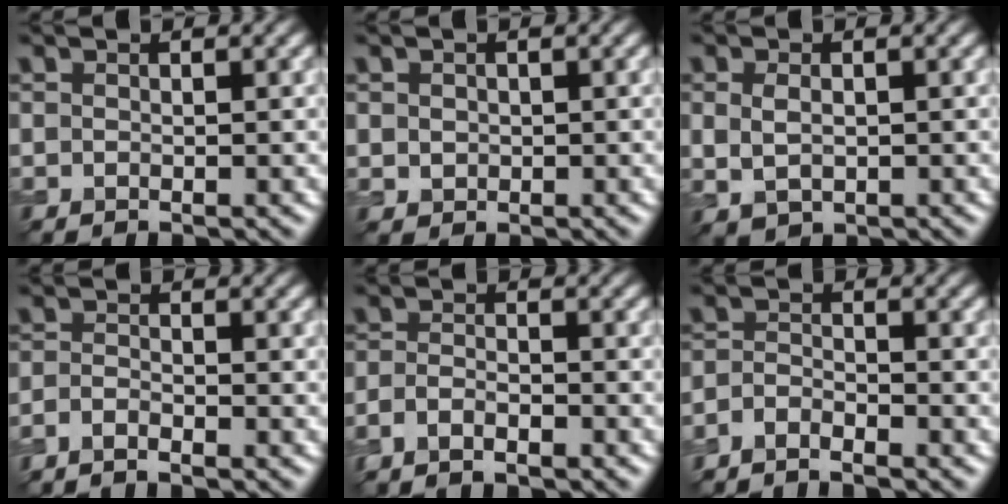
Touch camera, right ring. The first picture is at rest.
{"total": 0.8, "force": [0.2, 0.8, 0.0], "torque": [0.006, -0.004, 0.004]}
{"total": 2.0, "force": [0.4, 1.4, 1.4], "torque": [-0.034, -0.005, 0.015]}
{"total": 1.5, "force": [-1.5, 0.1, 0.4], "torque": [-0.010, -0.003, -0.035]}
{"total": 2.1, "force": [-1.7, 0.6, 1.0], "torque": [-0.022, -0.002, -0.038]}
{"total": 2.0, "force": [-2.0, 0.3, 0.3], "torque": [-0.007, -0.003, -0.046]}